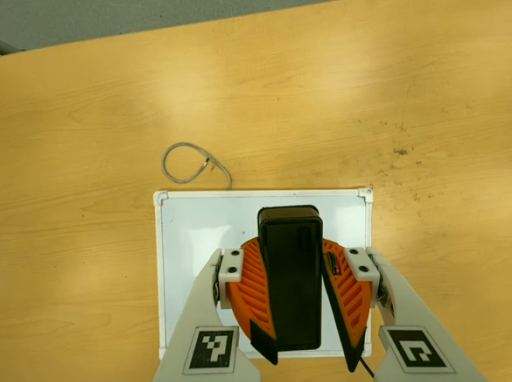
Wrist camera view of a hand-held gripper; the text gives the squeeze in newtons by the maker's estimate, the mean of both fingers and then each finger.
{"total": 11.3, "left": 10.9, "right": 11.6}